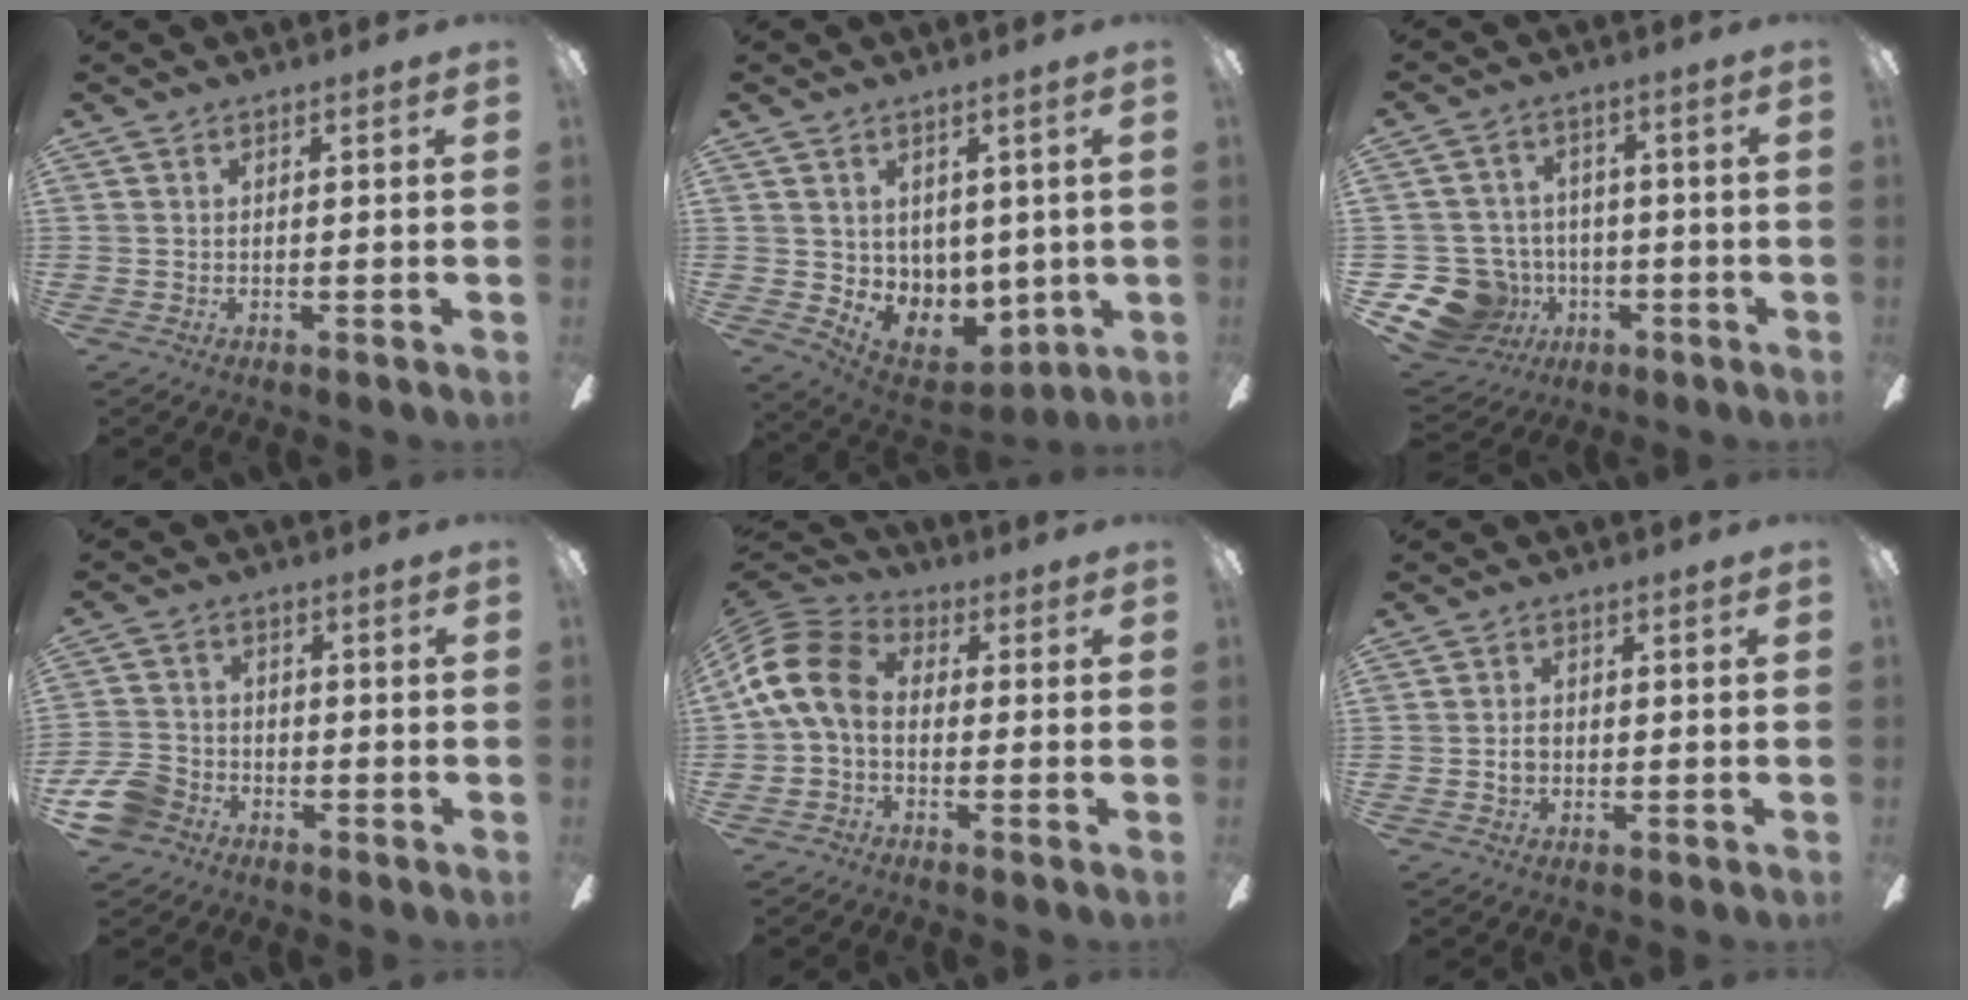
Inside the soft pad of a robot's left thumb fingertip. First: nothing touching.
{"total": 5.6, "force": [2.2, 5.0, 1.0], "torque": [-0.030, -0.023, 0.054]}
{"total": 12.9, "force": [-5.2, 10.9, 4.5], "torque": [-0.135, 0.032, -0.084]}
{"total": 8.4, "force": [-4.6, 6.2, 3.3], "torque": [-0.089, 0.031, -0.088]}
{"total": 13.0, "force": [0.0, 9.0, 9.4], "torque": [-0.208, 0.017, -0.002]}
{"total": 2.5, "force": [-0.2, 1.9, 1.6], "torque": [-0.022, 0.003, -0.007]}